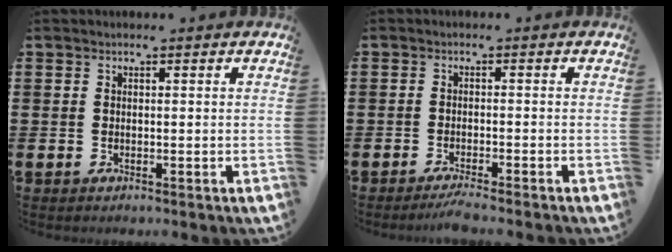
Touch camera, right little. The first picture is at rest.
{"total": 1.8, "force": [-1.5, -0.1, 1.0], "torque": [-0.015, 0.003, -0.028]}